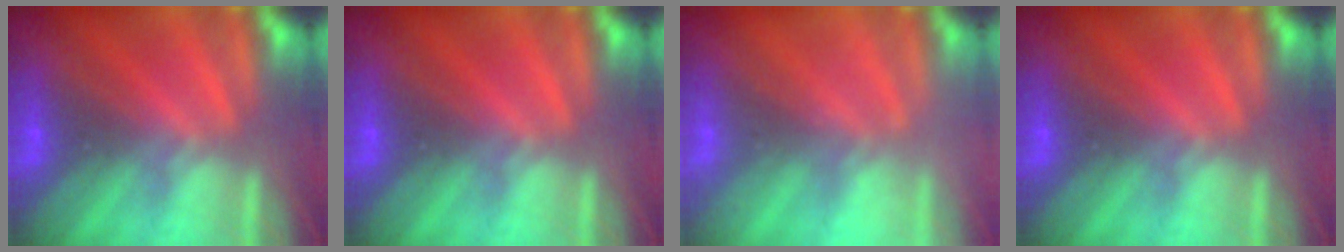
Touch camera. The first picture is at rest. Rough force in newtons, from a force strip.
{"total": 0.0}
{"total": 2.1}
{"total": 0.0}